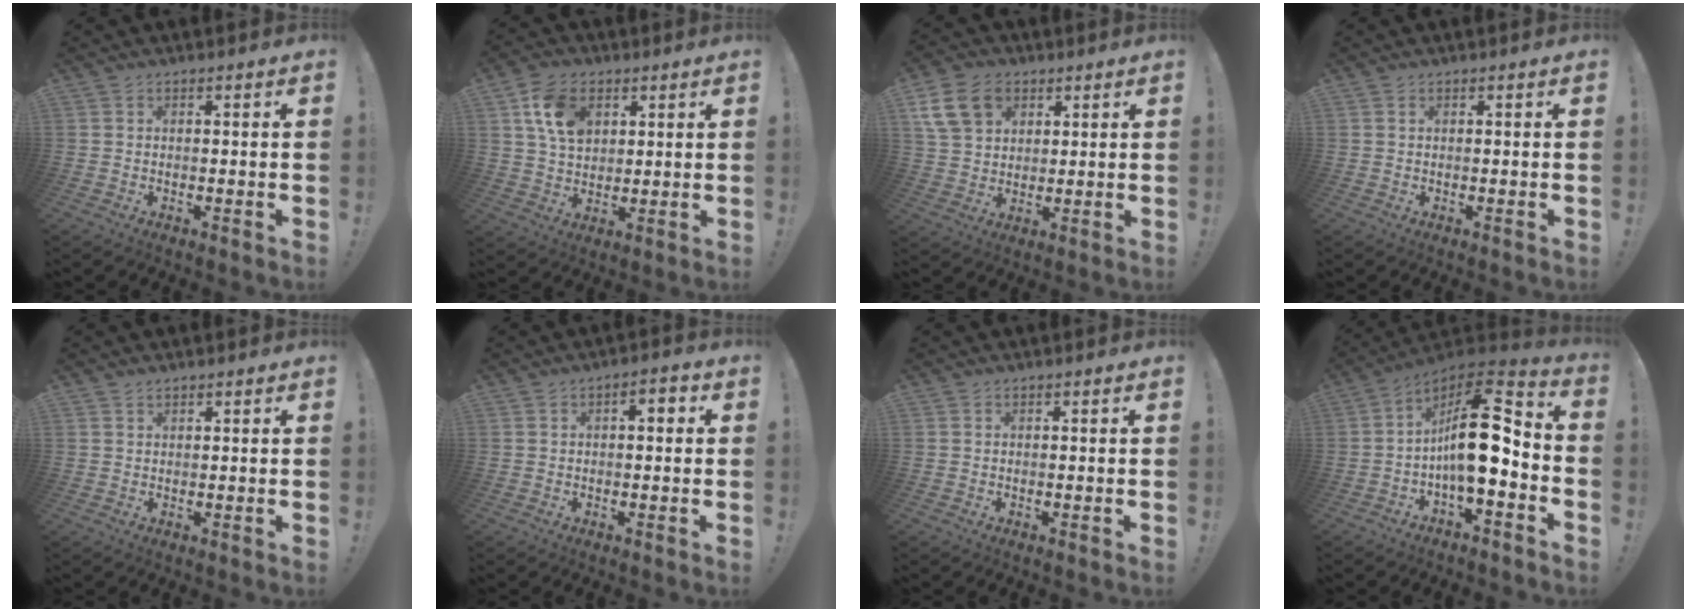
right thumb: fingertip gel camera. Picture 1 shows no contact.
{"total": 11.6, "force": [4.6, 8.0, 7.1], "torque": [-0.114, 0.001, 0.091]}
{"total": 13.3, "force": [6.0, 9.9, 6.5], "torque": [-0.110, -0.018, 0.119]}
{"total": 0.0}
{"total": 1.1, "force": [0.9, 0.4, 0.3], "torque": [-0.001, -0.003, 0.017]}
{"total": 2.9, "force": [-0.3, 1.6, 2.4], "torque": [-0.033, 0.009, -0.011]}
{"total": 0.0}
{"total": 18.4, "force": [-1.5, 7.5, 16.8], "torque": [-0.270, 0.013, -0.020]}